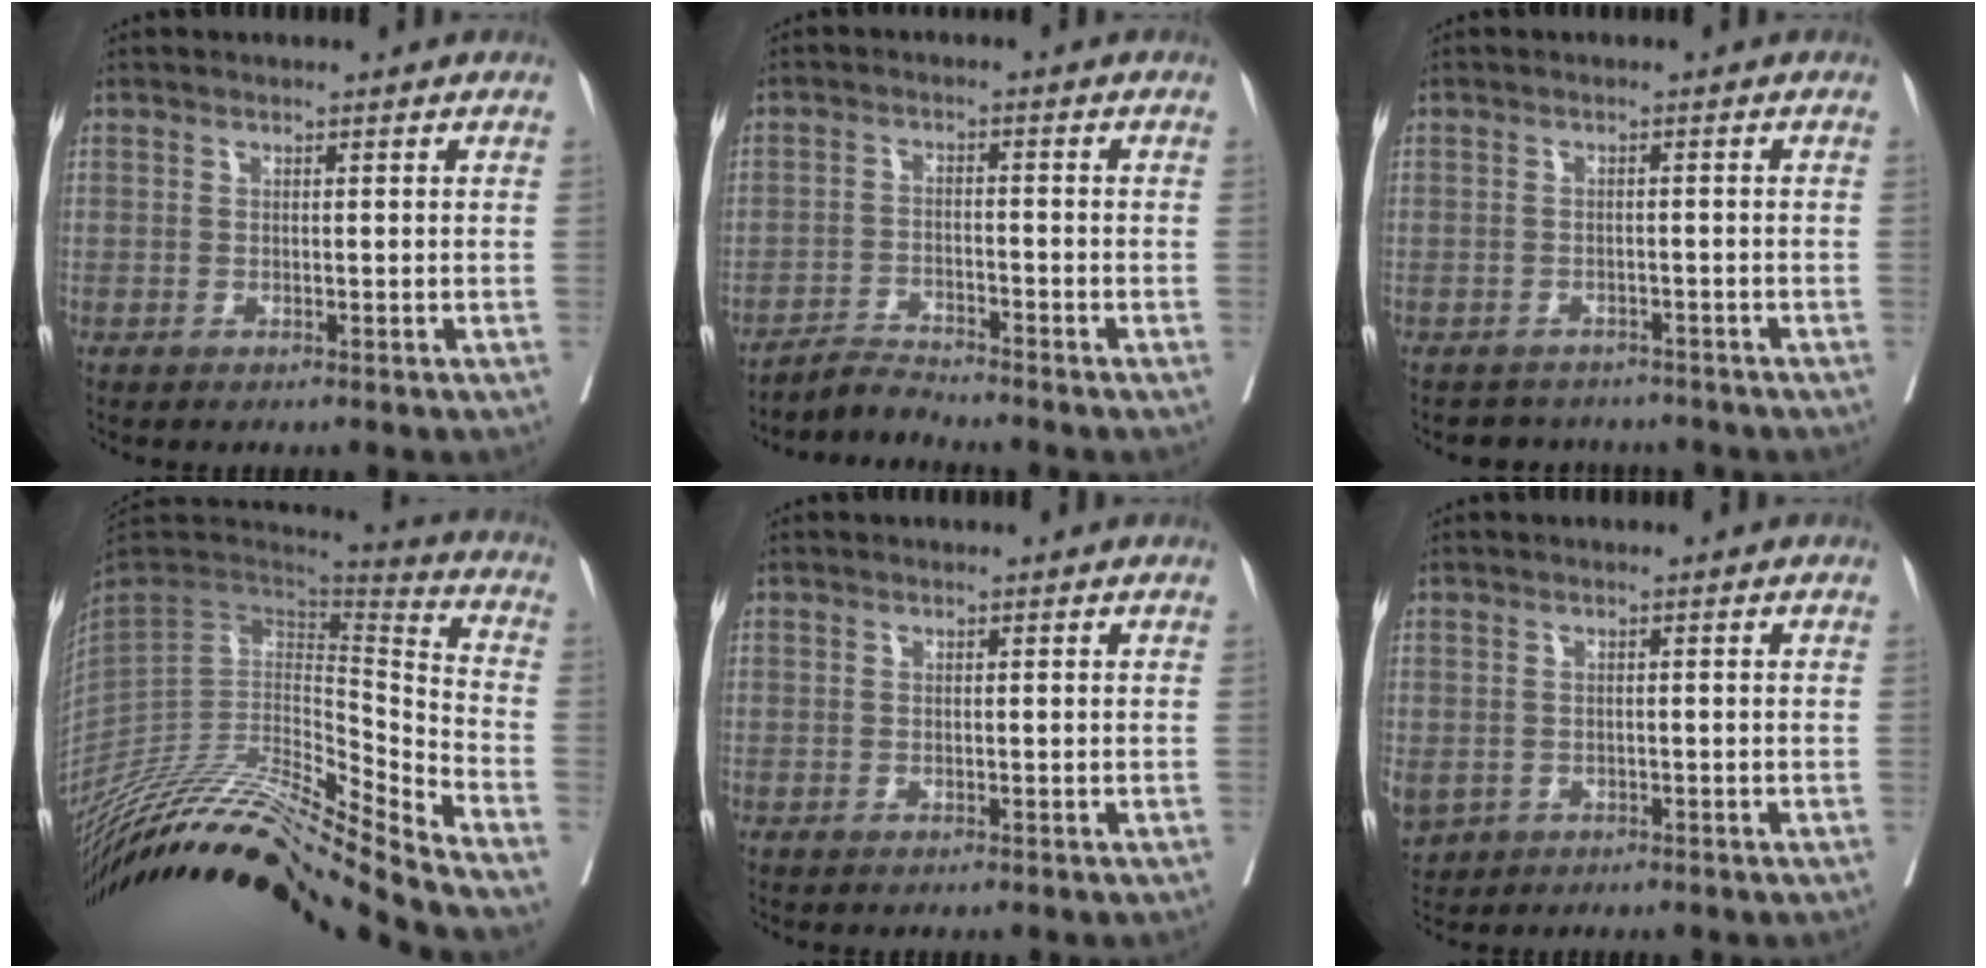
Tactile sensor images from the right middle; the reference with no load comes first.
{"total": 3.4, "force": [-3.3, -0.8, -0.5], "torque": [0.010, -0.015, -0.059]}
{"total": 4.8, "force": [-4.3, 2.1, 0.1], "torque": [0.002, 0.006, -0.052]}
{"total": 31.1, "force": [-26.7, 0.7, 16.0], "torque": [-0.276, -0.040, -0.440]}
{"total": 0.0}
{"total": 6.5, "force": [-2.5, 5.5, 2.4], "torque": [-0.074, -0.003, -0.031]}